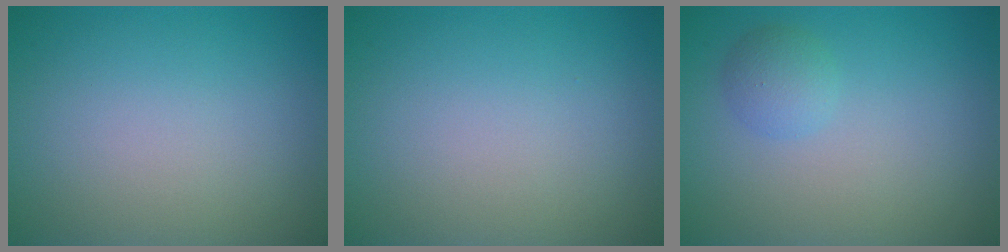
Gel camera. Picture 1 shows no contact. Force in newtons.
{"total": 0.0}
{"total": 1.7, "press": 1.7, "slide": 0.1}